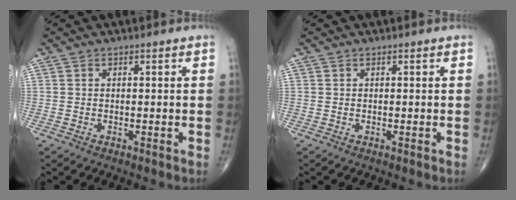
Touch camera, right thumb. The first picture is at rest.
{"total": 0.0}